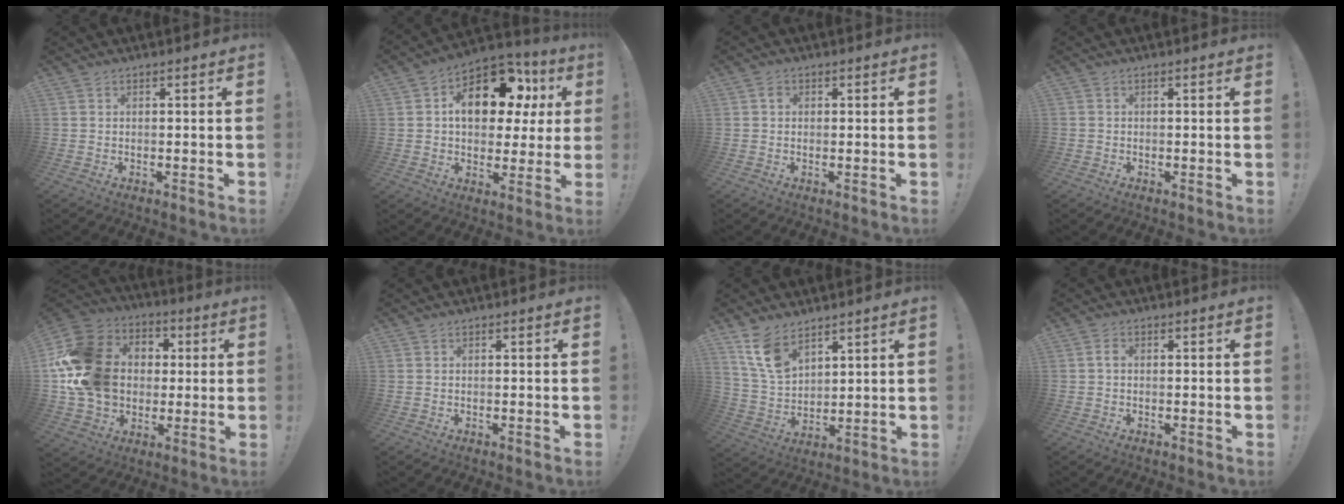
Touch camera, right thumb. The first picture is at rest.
{"total": 17.7, "force": [5.6, 10.7, 12.9], "torque": [-0.194, -0.015, 0.097]}
{"total": 1.4, "force": [0.2, 1.0, 0.9], "torque": [-0.012, 0.003, 0.002]}
{"total": 0.5, "force": [-0.3, 0.4, 0.2], "torque": [-0.002, 0.002, -0.004]}
{"total": 22.0, "force": [1.5, 18.2, 12.3], "torque": [-0.208, 0.006, 0.057]}
{"total": 0.0}
{"total": 10.8, "force": [7.4, 5.8, 5.4], "torque": [-0.103, -0.037, 0.146]}
{"total": 1.4, "force": [-0.2, 0.9, 1.0], "torque": [-0.015, 0.003, -0.005]}